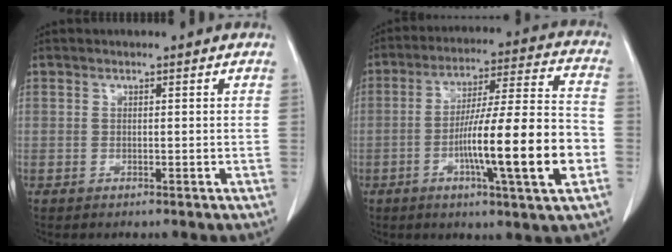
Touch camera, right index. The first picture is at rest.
{"total": 17.8, "force": [-4.9, 0.5, 17.1], "torque": [-0.275, 0.002, -0.079]}